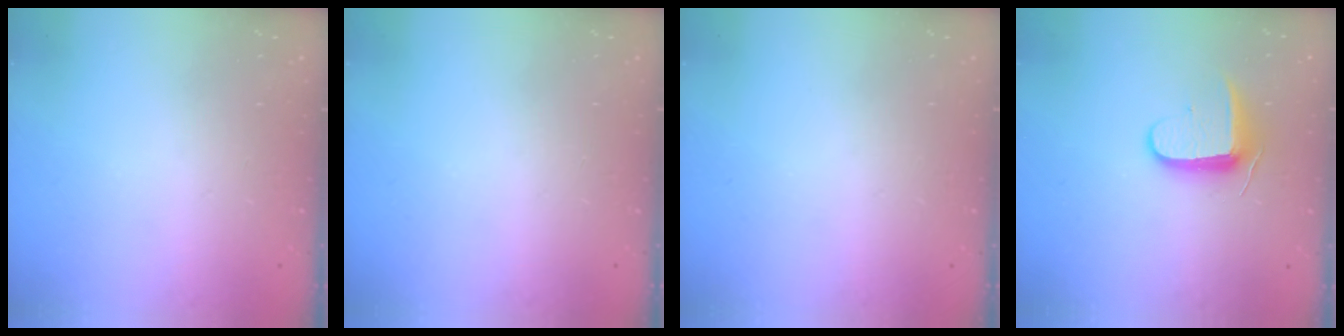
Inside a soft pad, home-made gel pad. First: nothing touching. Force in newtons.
{"total": 0.0}
{"total": 0.0}
{"total": 8.9, "press": 8.9, "slide": 0.9}